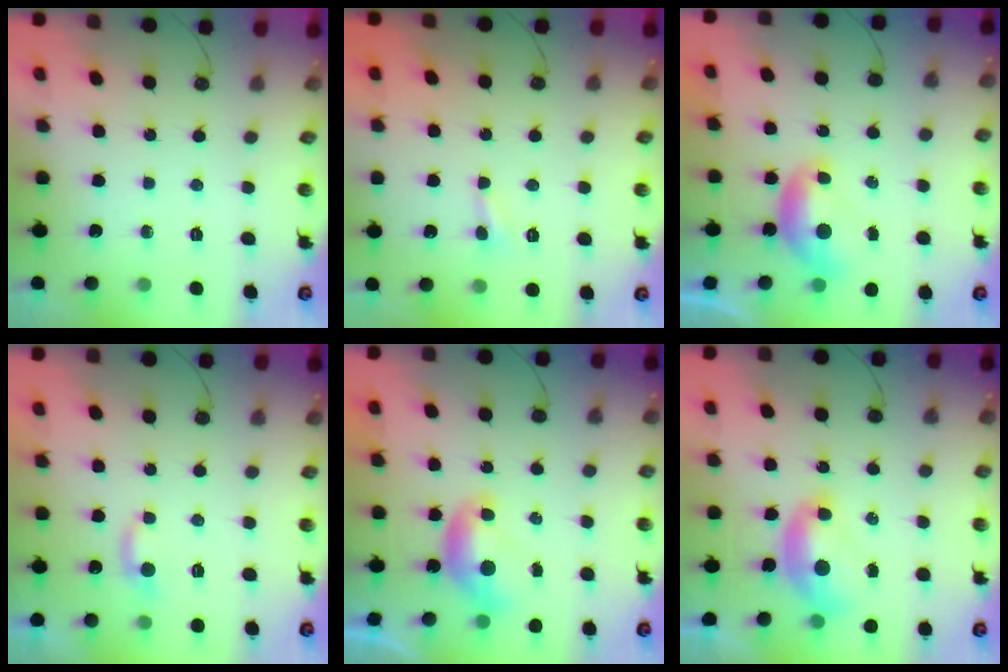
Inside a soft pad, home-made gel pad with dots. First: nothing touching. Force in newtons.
{"total": 1.2, "press": 1.1, "slide": 0.5}
{"total": 0.0}
{"total": 2.3, "press": 2.2, "slide": 0.5}
{"total": 0.0}
{"total": 2.3, "press": 2.3, "slide": 0.6}